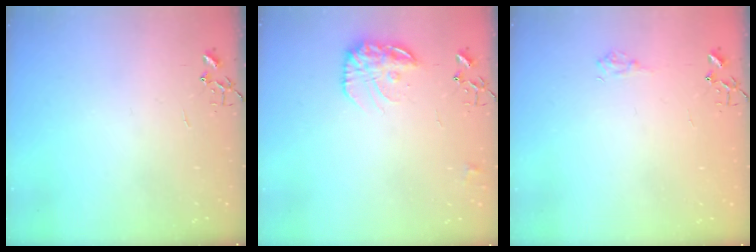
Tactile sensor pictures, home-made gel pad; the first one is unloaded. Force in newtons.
{"total": 13.9, "press": 13.8, "slide": 0.6}
{"total": 5.9, "press": 5.9, "slide": 0.6}